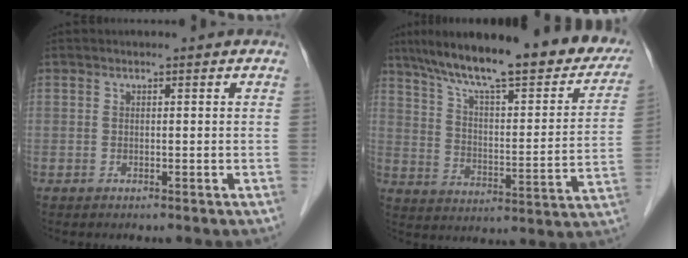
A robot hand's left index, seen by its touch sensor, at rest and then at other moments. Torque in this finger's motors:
{"motor_torque": [0.27, -0.18, 0.62, 0.16]}